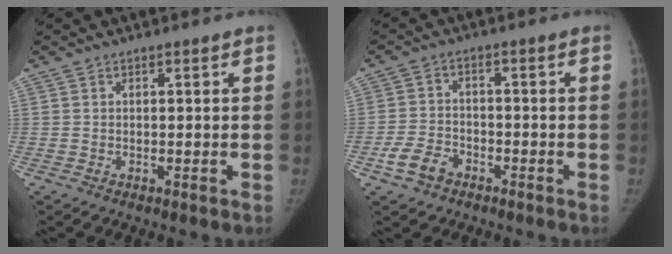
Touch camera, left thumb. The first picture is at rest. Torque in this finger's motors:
{"motor_torque": [-0.26, 0.30, 0.27, 0.19, 0.01]}